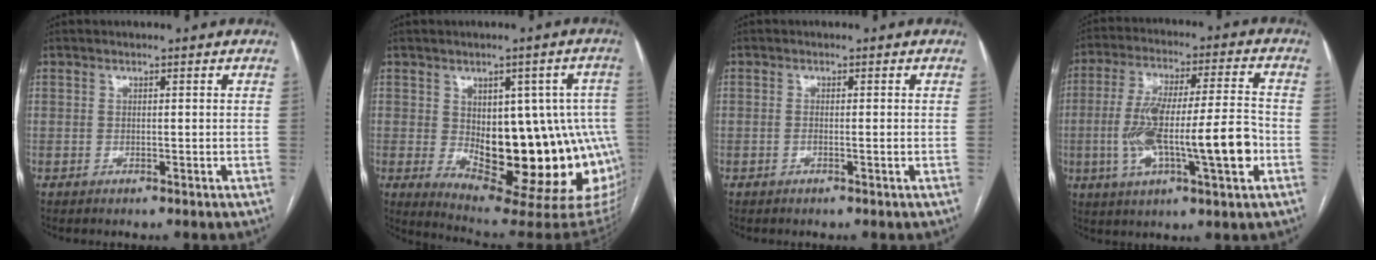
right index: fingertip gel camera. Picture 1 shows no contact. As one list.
[{"total": 21.6, "force": [-2.8, 9.1, 19.4], "torque": [-0.185, 0.014, -0.011]}, {"total": 1.1, "force": [-0.3, 0.1, 1.1], "torque": [-0.018, 0.000, -0.002]}, {"total": 16.5, "force": [-3.5, 2.5, 16.0], "torque": [-0.291, 0.014, -0.054]}]